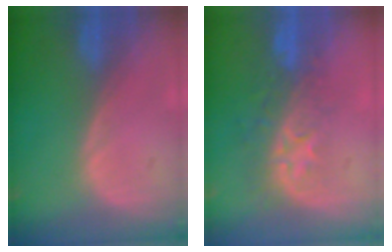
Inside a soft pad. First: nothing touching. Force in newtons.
{"total": 8.7, "press": 7.2, "slide": 5.0}